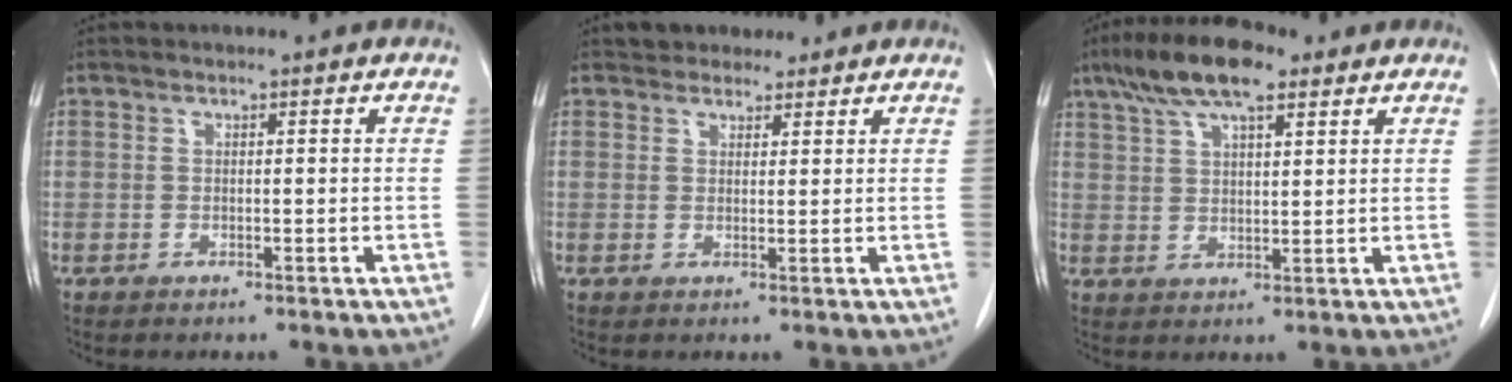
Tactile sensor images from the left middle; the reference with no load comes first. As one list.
[{"total": 3.4, "force": [2.9, 1.7, 0.2], "torque": [0.006, 0.011, 0.044]}, {"total": 10.1, "force": [6.7, 2.9, 7.0], "torque": [-0.130, 0.020, 0.116]}]